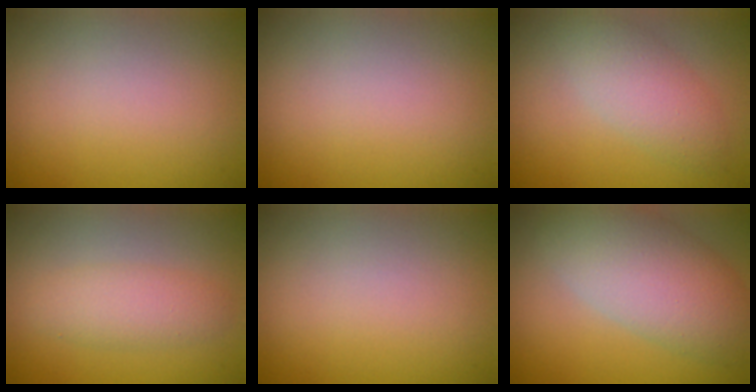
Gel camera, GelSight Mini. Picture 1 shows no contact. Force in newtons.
{"total": 0.0}
{"total": 3.5, "press": 3.5, "slide": 0.2}
{"total": 2.7, "press": 2.7, "slide": 0.1}
{"total": 0.0}
{"total": 7.1, "press": 7.1, "slide": 0.4}